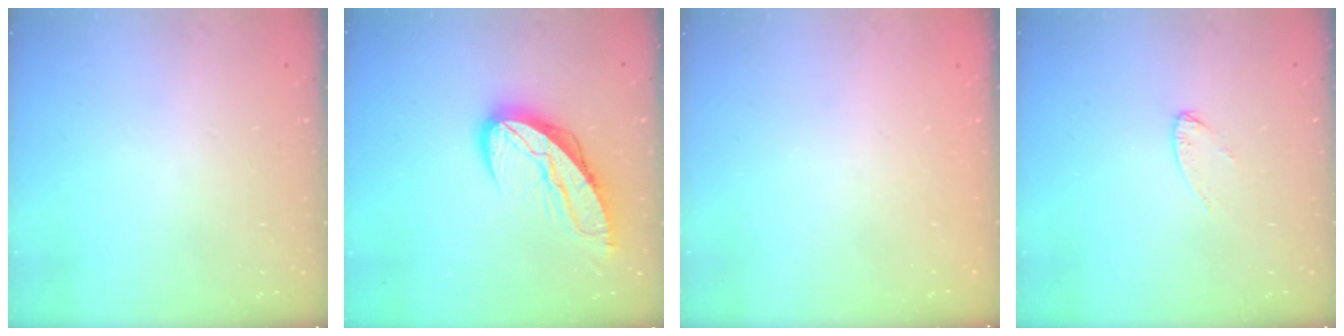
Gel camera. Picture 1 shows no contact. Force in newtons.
{"total": 11.1, "press": 11.1, "slide": 1.1}
{"total": 0.0}
{"total": 3.8, "press": 3.7, "slide": 0.4}